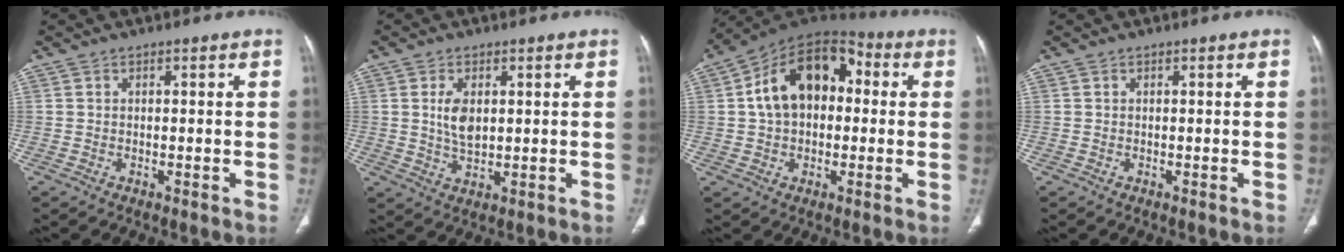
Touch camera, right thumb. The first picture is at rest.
{"total": 5.2, "force": [1.0, 2.8, 4.2], "torque": [-0.078, -0.008, 0.025]}
{"total": 16.3, "force": [2.0, 10.8, 12.1], "torque": [-0.175, 0.040, 0.023]}
{"total": 0.0}